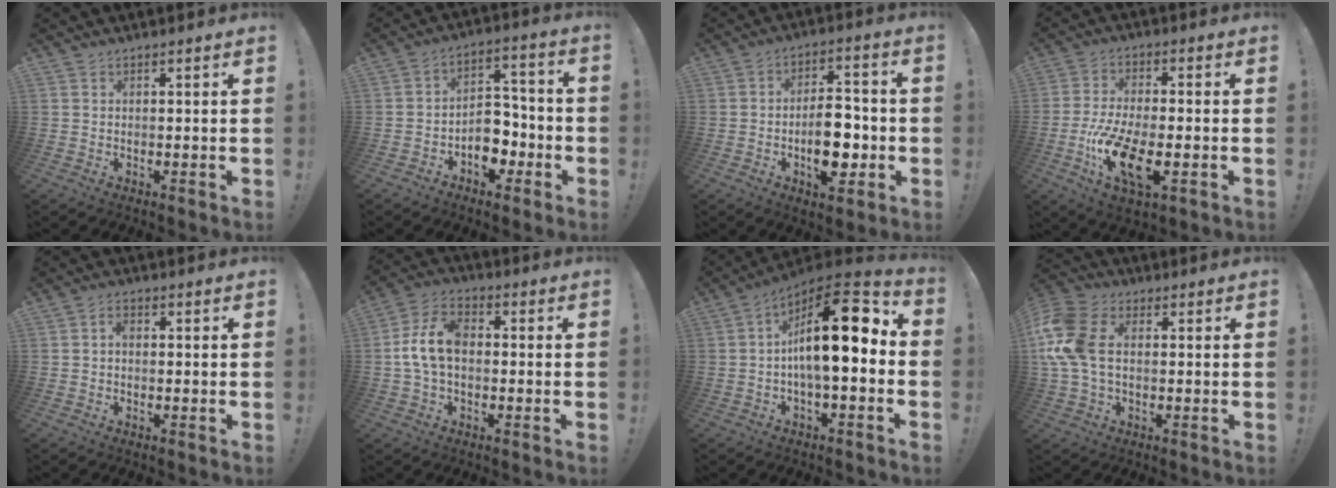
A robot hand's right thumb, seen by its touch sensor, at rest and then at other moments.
{"total": 10.3, "force": [-4.1, 7.5, 5.7], "torque": [-0.067, 0.030, -0.065]}
{"total": 12.6, "force": [-3.2, 7.2, 9.8], "torque": [-0.155, 0.016, -0.056]}
{"total": 14.3, "force": [-4.8, 5.4, 12.3], "torque": [-0.249, 0.000, -0.080]}
{"total": 1.7, "force": [-0.4, 1.2, 1.2], "torque": [-0.027, 0.009, -0.008]}
{"total": 10.9, "force": [-0.3, 6.9, 8.5], "torque": [-0.167, 0.010, -0.001]}
{"total": 18.2, "force": [2.0, 6.1, 17.1], "torque": [-0.263, -0.009, 0.029]}
{"total": 14.0, "force": [1.2, 9.1, 10.6], "torque": [-0.235, 0.003, 0.023]}